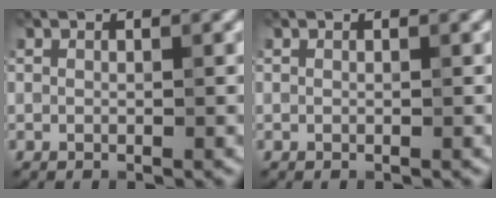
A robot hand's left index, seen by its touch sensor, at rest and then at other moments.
{"total": 0.0}